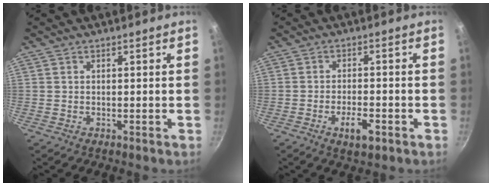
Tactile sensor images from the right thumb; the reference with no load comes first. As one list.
[{"total": 5.1, "force": [-2.4, 2.0, 4.0], "torque": [-0.059, 0.014, -0.039]}]